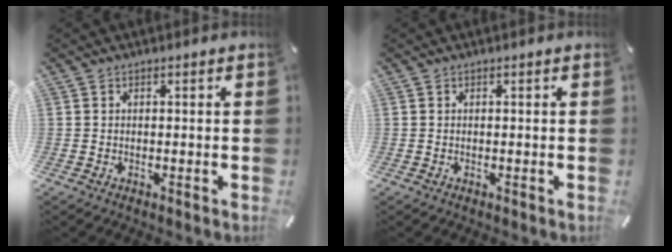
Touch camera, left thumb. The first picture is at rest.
{"total": 0.0}